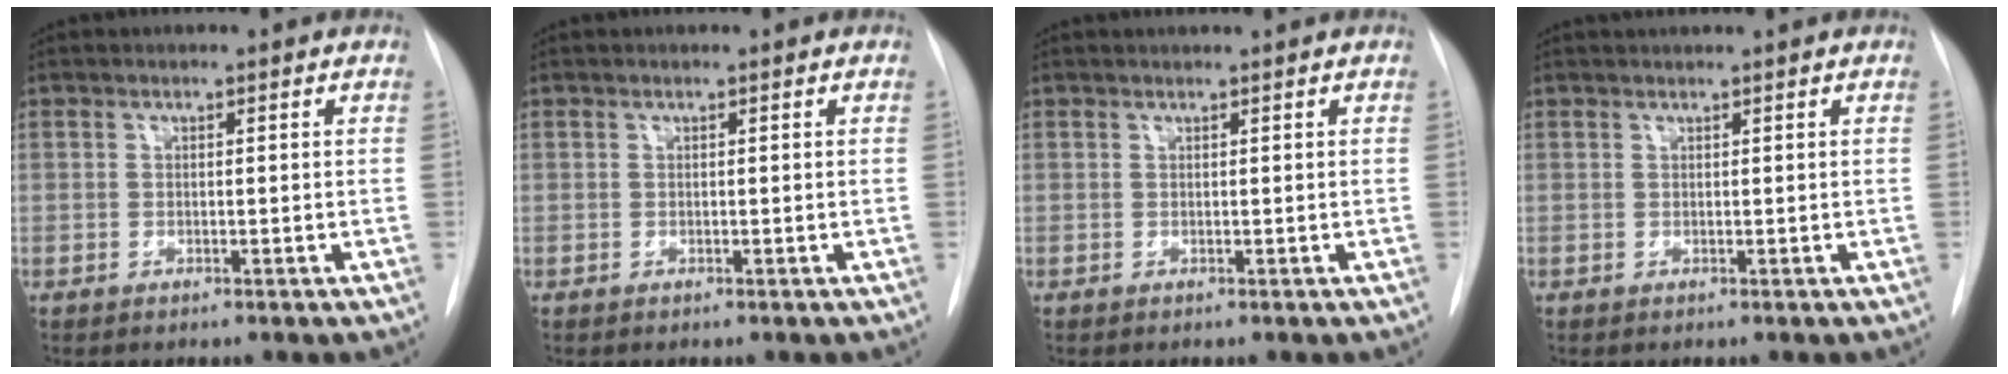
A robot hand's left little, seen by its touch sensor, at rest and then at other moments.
{"total": 0.0}
{"total": 1.5, "force": [1.4, -0.4, 0.5], "torque": [-0.006, 0.009, 0.023]}
{"total": 1.6, "force": [1.4, -0.4, 0.6], "torque": [-0.004, 0.014, 0.028]}